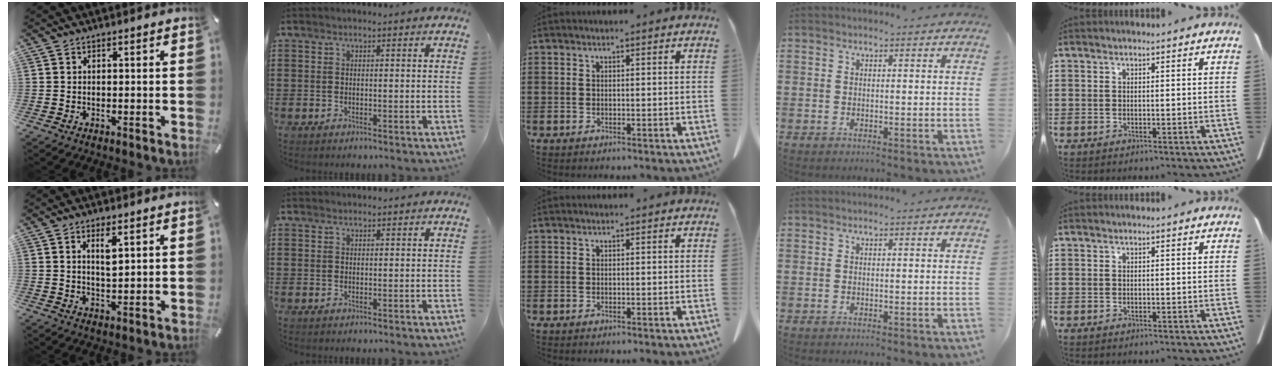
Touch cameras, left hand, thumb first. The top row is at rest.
{"thumb": {"total": 4.1, "force": [1.8, 1.4, 3.4], "torque": [-0.056, -0.004, 0.027]}, "index": {"total": 0.7, "force": [0.6, 0.3, 0.1], "torque": [-0.002, 0.002, 0.012]}}